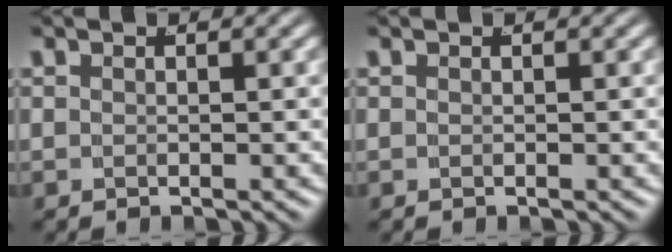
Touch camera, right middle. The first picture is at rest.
{"total": 0.0}